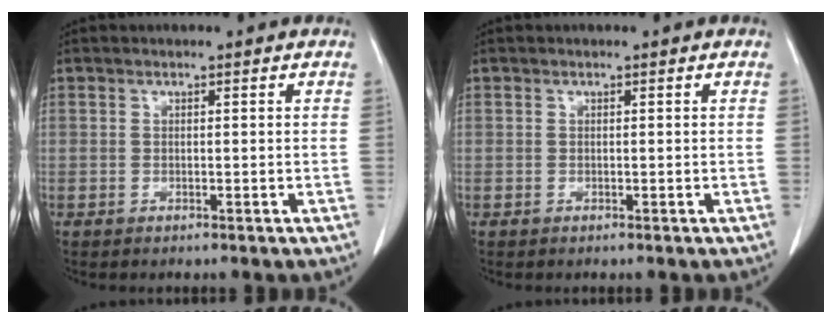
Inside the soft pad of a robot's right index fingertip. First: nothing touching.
{"total": 0.0}